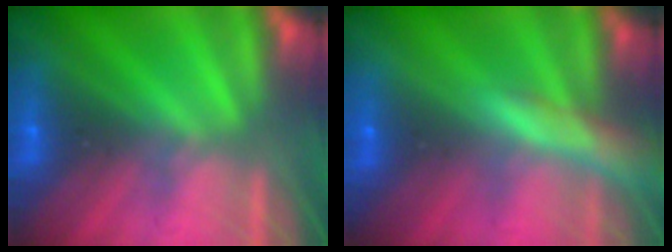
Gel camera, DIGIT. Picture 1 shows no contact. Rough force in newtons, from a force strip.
{"total": 5.5}